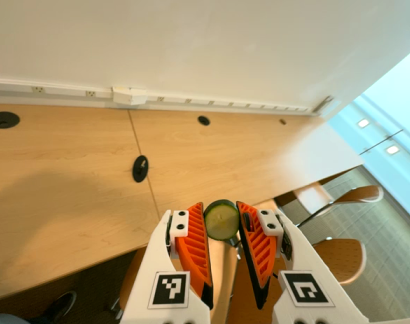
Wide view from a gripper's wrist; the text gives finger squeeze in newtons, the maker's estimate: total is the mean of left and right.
{"total": 8.5, "left": 8.6, "right": 8.5}